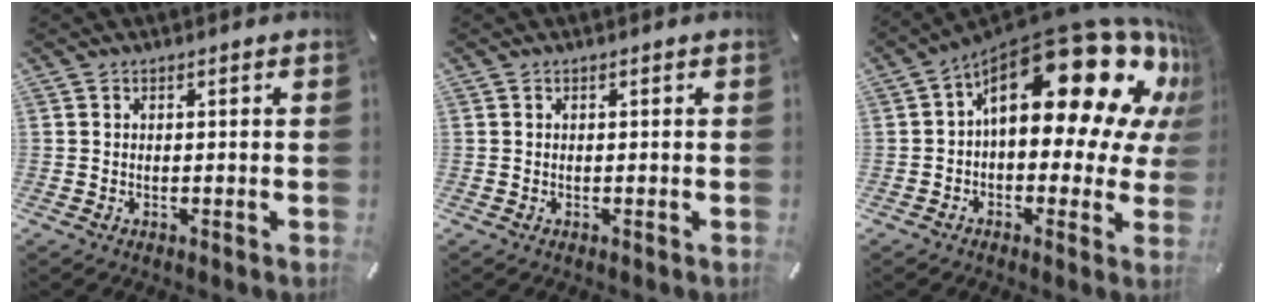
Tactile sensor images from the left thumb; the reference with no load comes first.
{"total": 0.0}
{"total": 28.3, "force": [11.3, 13.1, 22.4], "torque": [-0.338, -0.089, 0.195]}